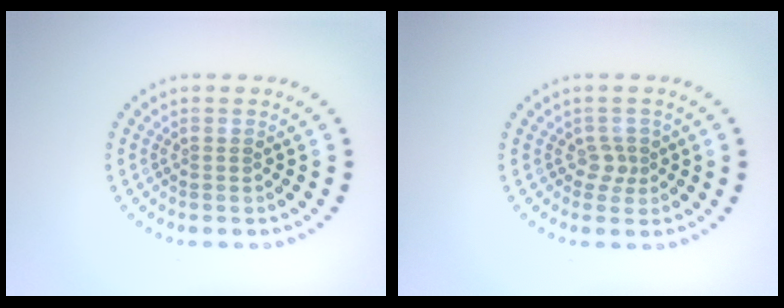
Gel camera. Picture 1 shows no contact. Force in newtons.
{"total": 1.4, "press": 1.1, "slide": 0.9}